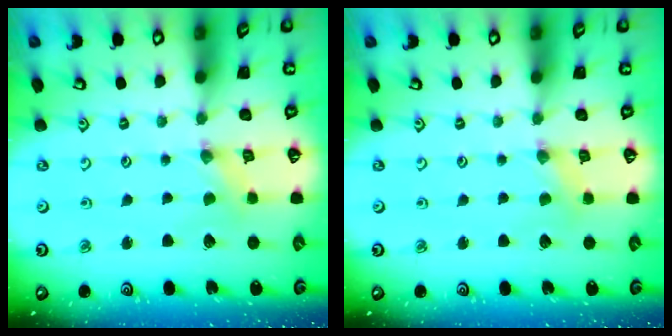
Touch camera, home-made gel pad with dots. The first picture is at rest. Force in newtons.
{"total": 0.8, "press": 0.8, "slide": 0.3}